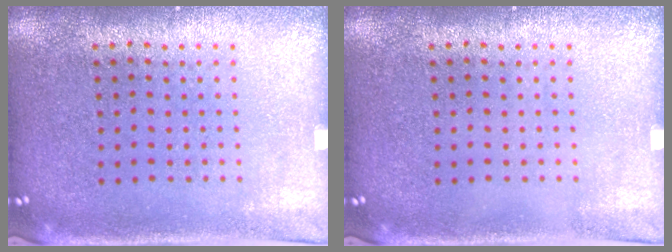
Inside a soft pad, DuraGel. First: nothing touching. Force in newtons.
{"total": 0.0}